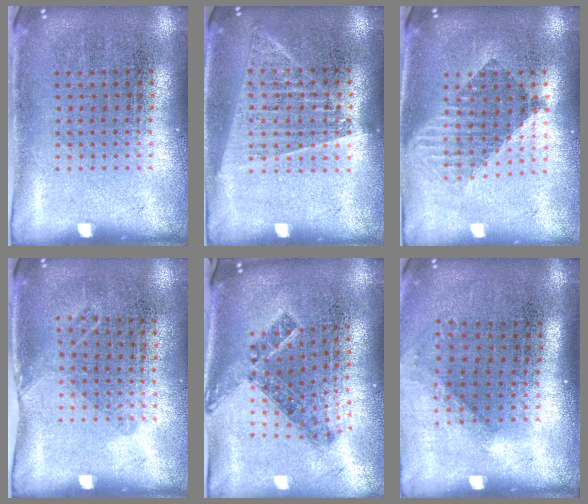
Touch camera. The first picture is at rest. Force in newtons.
{"total": 1.4, "press": 1.3, "slide": 0.4}
{"total": 1.6, "press": 1.3, "slide": 0.9}
{"total": 1.0, "press": 0.7, "slide": 0.7}
{"total": 1.0, "press": 0.9, "slide": 0.6}
{"total": 1.3, "press": 0.9, "slide": 0.8}